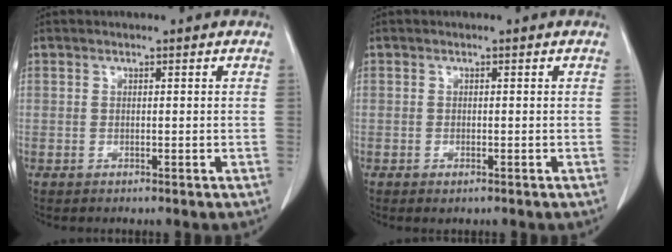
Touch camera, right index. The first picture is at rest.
{"total": 0.7, "force": [-0.4, 0.3, 0.5], "torque": [-0.009, -0.002, -0.001]}